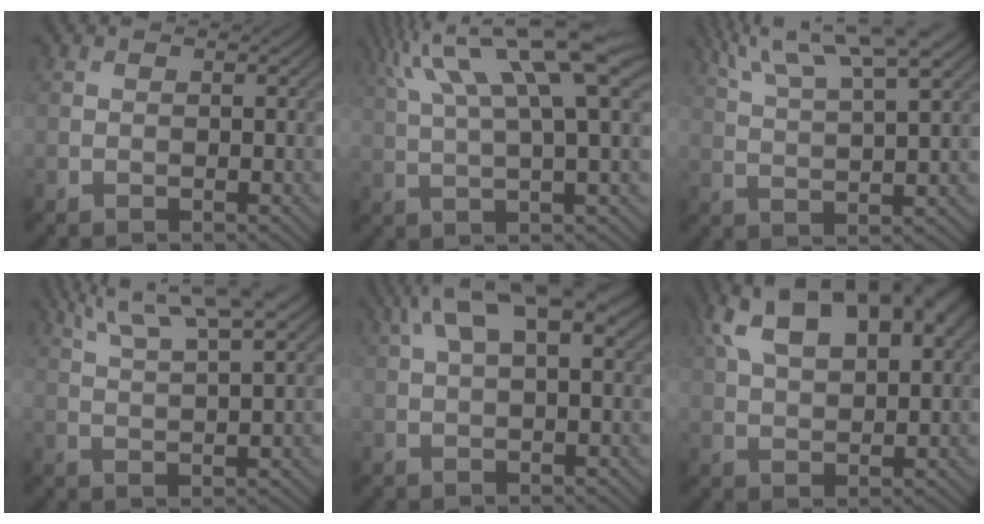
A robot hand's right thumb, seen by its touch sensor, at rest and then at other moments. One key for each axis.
{"total": 13.3, "fx": 7.0, "fy": 2.6, "fz": 11.0, "tx": -0.204, "ty": 0.020, "tz": 0.129}
{"total": 10.6, "fx": 7.3, "fy": 2.2, "fz": 7.4, "tx": -0.132, "ty": 0.020, "tz": 0.122}
{"total": 9.4, "fx": 6.4, "fy": 2.0, "fz": 6.6, "tx": -0.116, "ty": 0.017, "tz": 0.109}
{"total": 10.9, "fx": 5.0, "fy": 4.4, "fz": 8.7, "tx": -0.163, "ty": 0.019, "tz": 0.086}
{"total": 16.8, "fx": 9.2, "fy": 7.7, "fz": 11.7, "tx": -0.237, "ty": 0.040, "tz": 0.143}